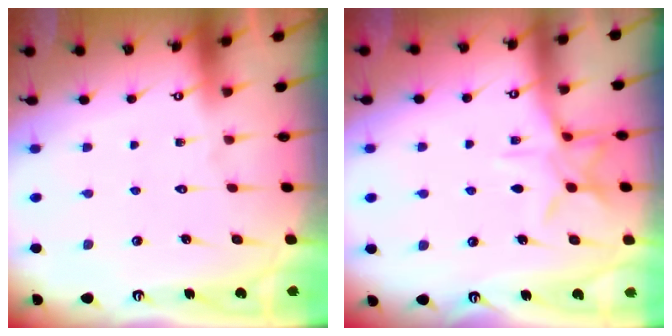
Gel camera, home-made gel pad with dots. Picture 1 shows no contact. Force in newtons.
{"total": 9.5, "press": 9.5, "slide": 0.6}